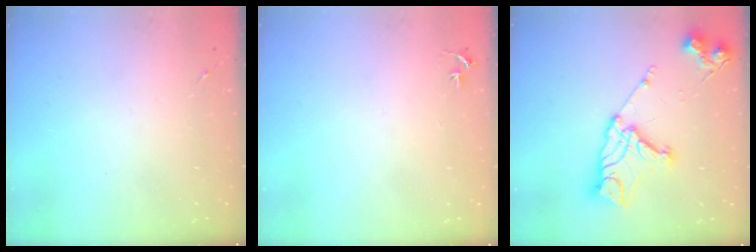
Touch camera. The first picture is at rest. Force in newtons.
{"total": 2.9, "press": 2.9, "slide": 0.2}
{"total": 18.0, "press": 17.9, "slide": 1.7}